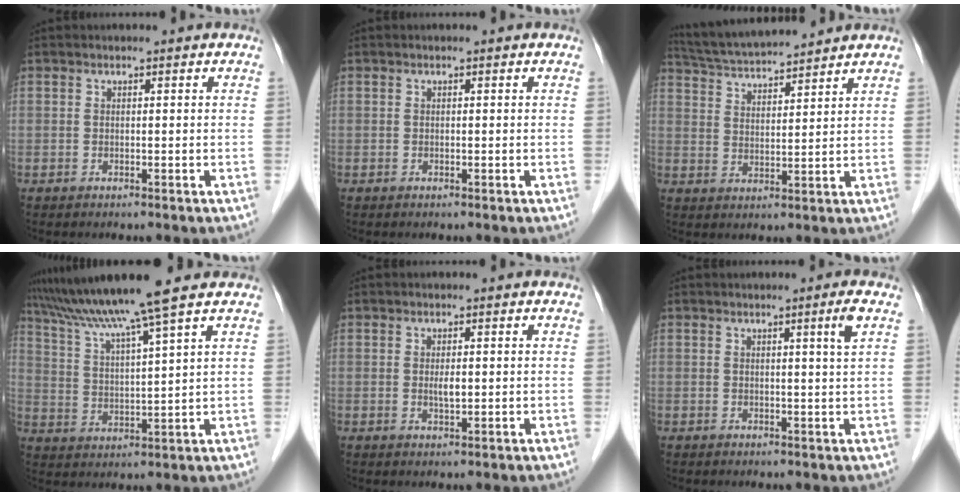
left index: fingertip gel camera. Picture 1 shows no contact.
{"total": 0.0}
{"total": 8.2, "force": [7.9, -0.2, 2.0], "torque": [-0.049, 0.027, 0.141]}
{"total": 11.5, "force": [9.3, -2.0, 6.5], "torque": [-0.117, 0.011, 0.162]}
{"total": 1.7, "force": [0.1, 0.5, 1.6], "torque": [-0.031, -0.003, 0.003]}
{"total": 2.3, "force": [1.0, -0.8, 1.9], "torque": [-0.030, -0.008, 0.019]}